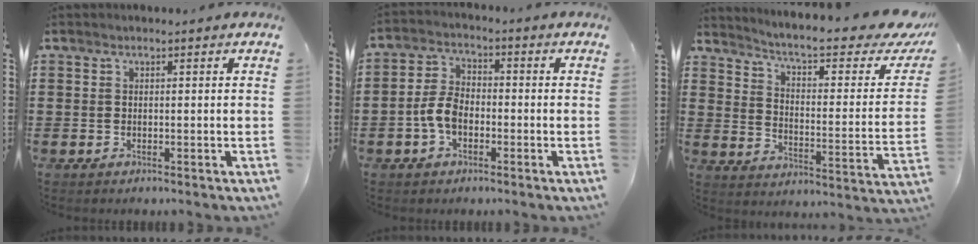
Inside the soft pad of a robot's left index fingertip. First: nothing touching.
{"total": 5.4, "force": [-1.9, 3.2, 3.9], "torque": [-0.105, 0.001, -0.045]}
{"total": 6.6, "force": [5.0, 0.5, 4.2], "torque": [-0.087, -0.043, 0.075]}